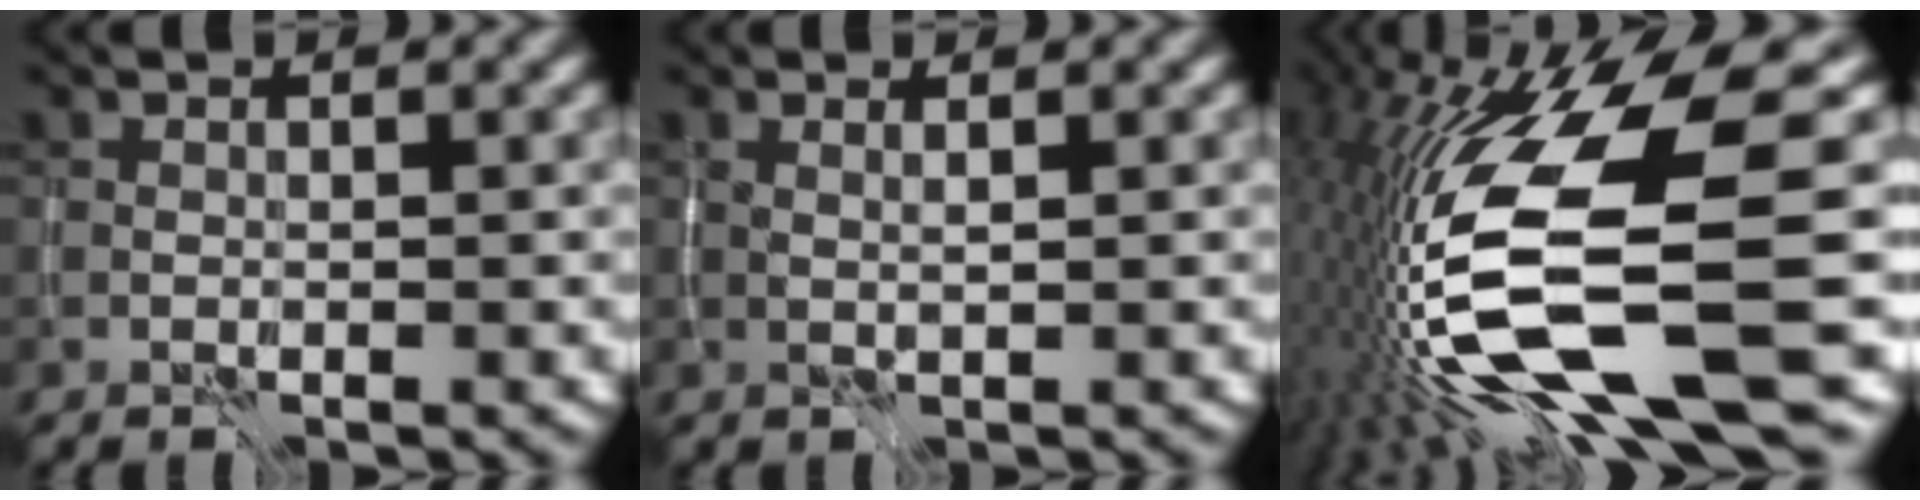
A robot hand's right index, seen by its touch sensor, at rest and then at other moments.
{"total": 0.9, "force": [0.5, 0.0, 0.8], "torque": [-0.014, -0.003, 0.008]}
{"total": 16.0, "force": [-4.0, 4.1, 14.9], "torque": [-0.307, -0.009, -0.059]}